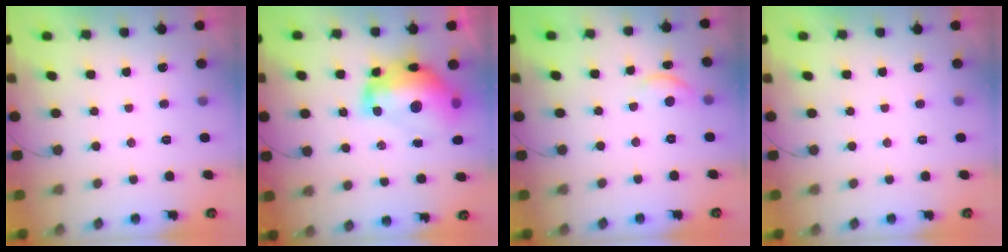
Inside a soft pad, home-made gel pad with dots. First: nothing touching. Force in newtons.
{"total": 19.5, "press": 19.4, "slide": 2.1}
{"total": 8.6, "press": 8.5, "slide": 0.8}
{"total": 0.0}